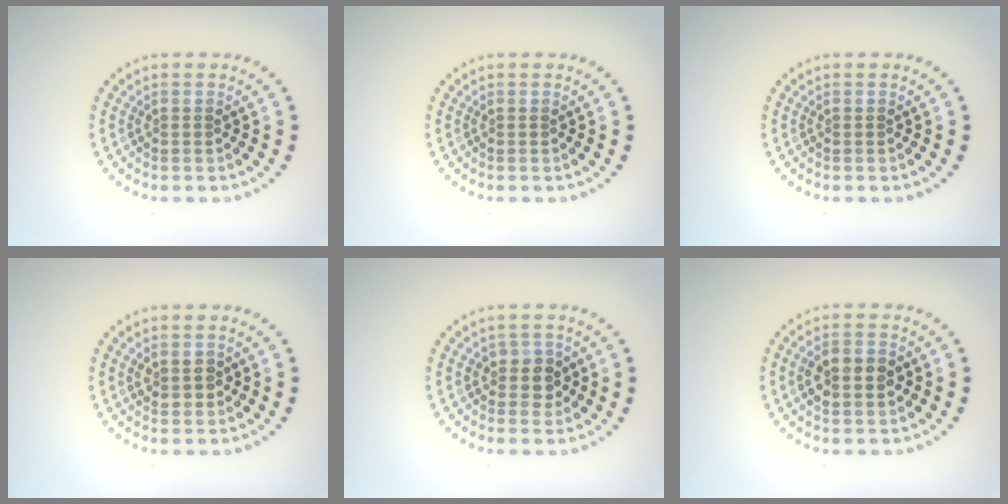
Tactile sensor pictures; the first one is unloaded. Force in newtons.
{"total": 0.0}
{"total": 0.0}
{"total": 1.5, "press": 1.5, "slide": 0.4}
{"total": 2.1, "press": 1.9, "slide": 0.9}
{"total": 3.5, "press": 3.5, "slide": 0.3}